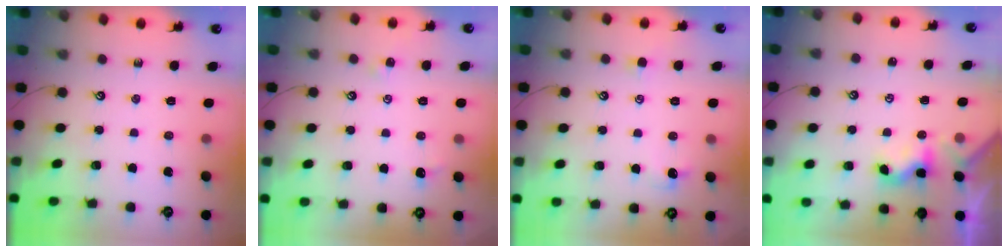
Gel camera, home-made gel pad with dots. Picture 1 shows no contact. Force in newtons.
{"total": 0.8, "press": 0.5, "slide": 0.5}
{"total": 0.9, "press": 0.7, "slide": 0.6}
{"total": 2.3, "press": 2.3, "slide": 0.1}